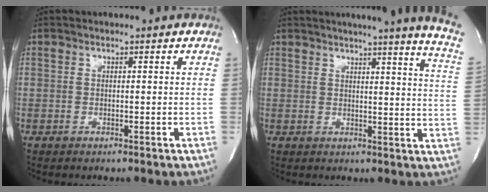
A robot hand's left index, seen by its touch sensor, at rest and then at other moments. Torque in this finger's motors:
{"motor_torque": [0.23, -0.25, 0.35, 0.06]}